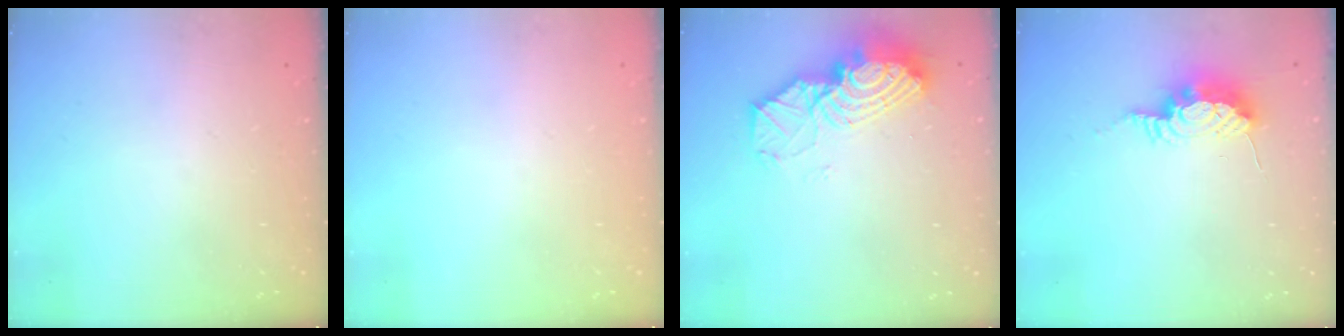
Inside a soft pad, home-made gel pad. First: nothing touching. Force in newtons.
{"total": 0.0}
{"total": 15.1, "press": 15.0, "slide": 1.5}
{"total": 8.8, "press": 8.8, "slide": 0.5}